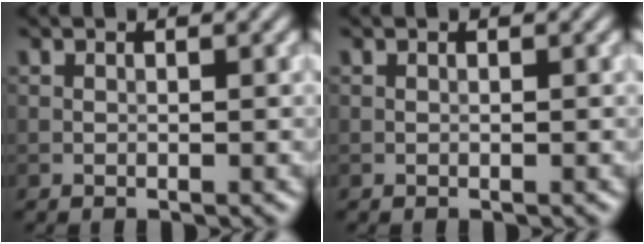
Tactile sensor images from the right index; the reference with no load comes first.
{"total": 0.0}